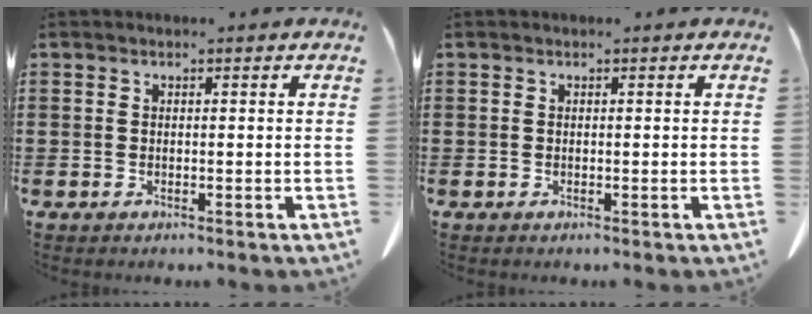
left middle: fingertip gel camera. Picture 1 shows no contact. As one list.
[{"total": 0.0}]